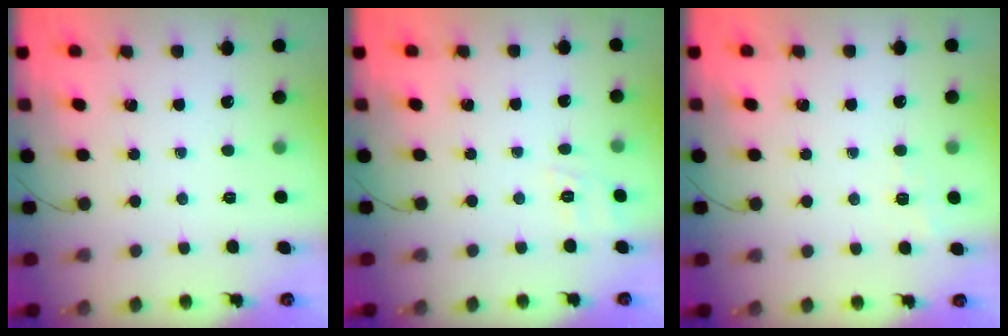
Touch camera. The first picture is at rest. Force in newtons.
{"total": 7.8, "press": 7.5, "slide": 2.0}
{"total": 1.7, "press": 1.0, "slide": 1.3}